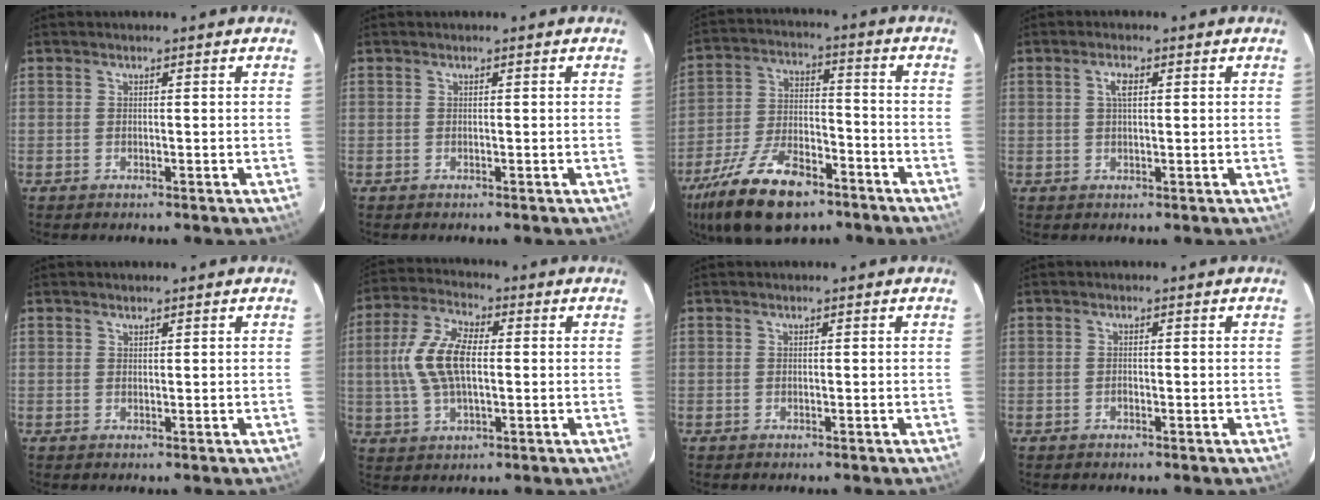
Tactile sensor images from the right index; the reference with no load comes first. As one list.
[{"total": 0.0}, {"total": 18.5, "force": [-12.4, 8.2, 11.1], "torque": [-0.233, -0.017, -0.214]}, {"total": 2.3, "force": [0.7, 1.0, 2.0], "torque": [-0.039, 0.007, 0.013]}, {"total": 0.6, "force": [0.5, 0.3, 0.1], "torque": [-0.001, 0.001, 0.011]}, {"total": 11.7, "force": [0.5, 5.7, 10.2], "torque": [-0.215, 0.015, 0.009]}, {"total": 0.0}, {"total": 0.6, "force": [-0.4, 0.4, 0.3], "torque": [-0.004, 0.001, -0.007]}]